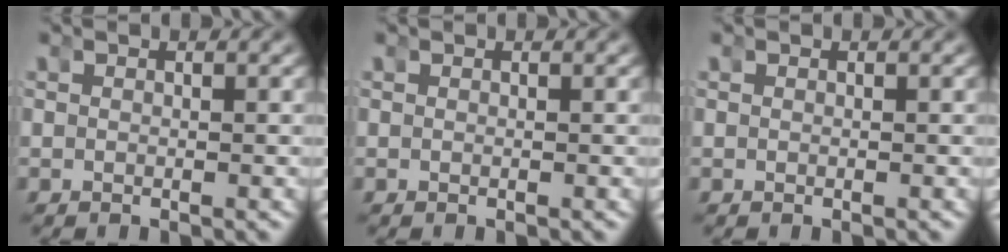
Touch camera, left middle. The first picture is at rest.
{"total": 0.0}
{"total": 0.0}